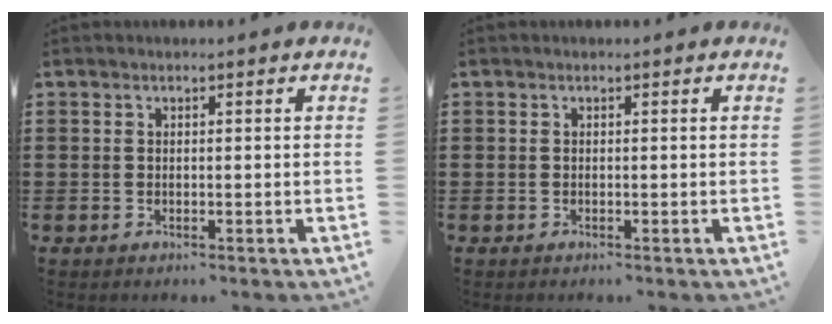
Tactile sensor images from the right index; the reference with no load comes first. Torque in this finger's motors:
{"motor_torque": [0.14, 0.26, 0.04, 0.01]}